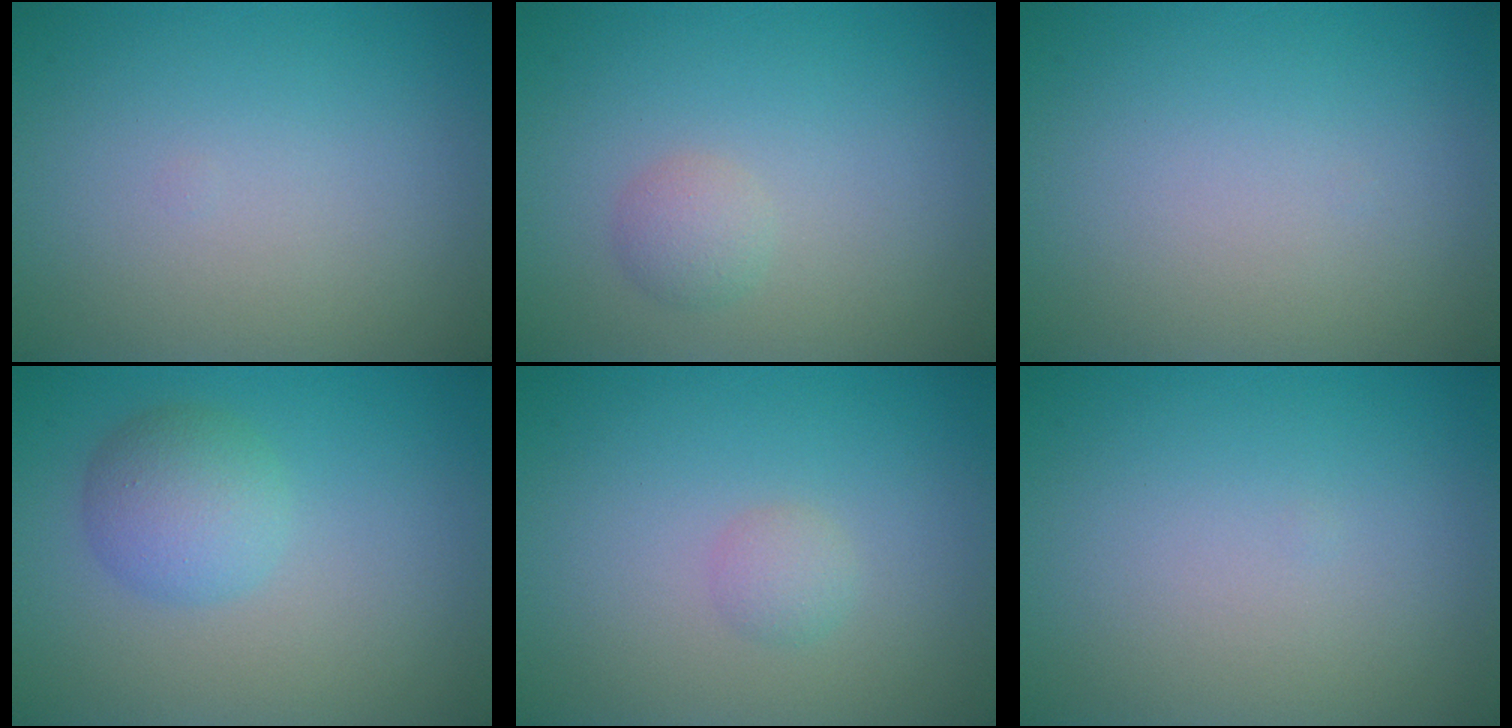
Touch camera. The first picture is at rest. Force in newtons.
{"total": 1.4, "press": 1.4, "slide": 0.1}
{"total": 0.0}
{"total": 3.4, "press": 3.4, "slide": 0.2}
{"total": 1.2, "press": 1.2, "slide": 0.0}
{"total": 0.0}